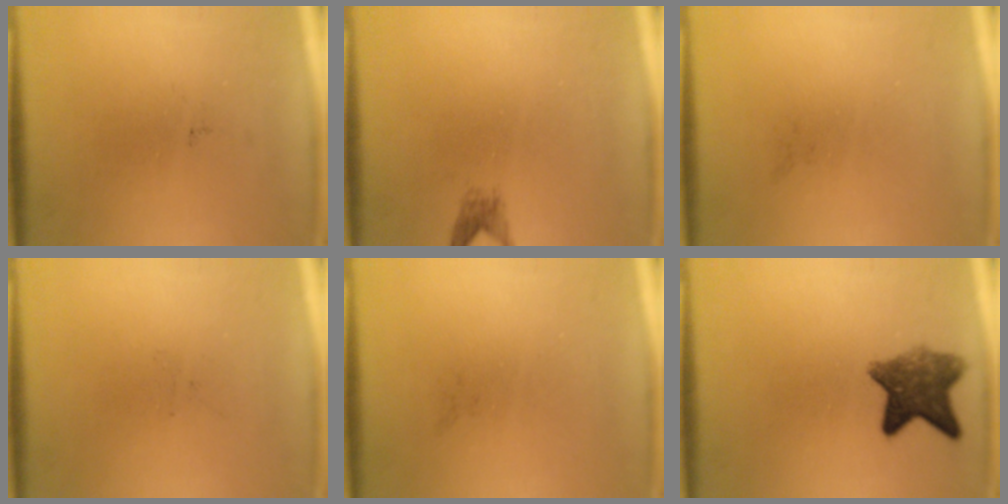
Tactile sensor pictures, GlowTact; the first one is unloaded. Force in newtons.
{"total": 1.5}
{"total": 0.0}
{"total": 0.0}
{"total": 0.0}
{"total": 7.5}